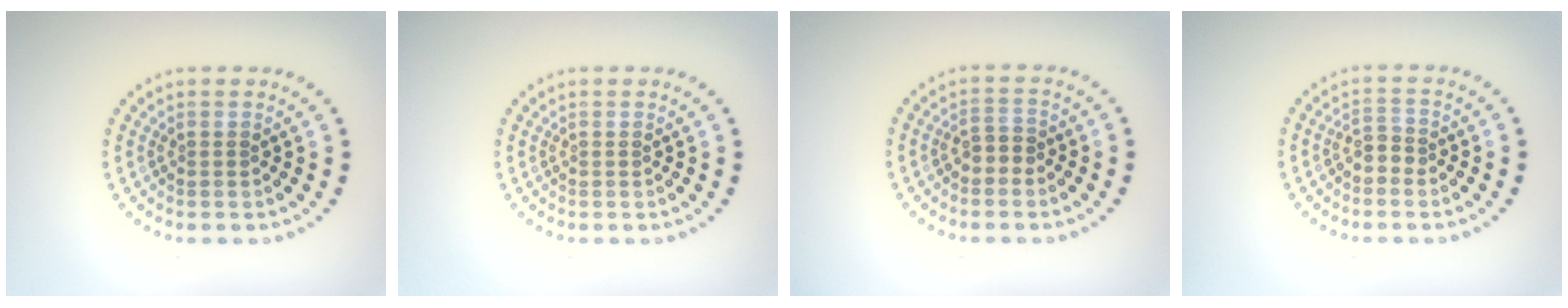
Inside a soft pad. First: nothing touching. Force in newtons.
{"total": 0.0}
{"total": 1.6, "press": 1.5, "slide": 0.6}
{"total": 1.4, "press": 1.2, "slide": 0.7}